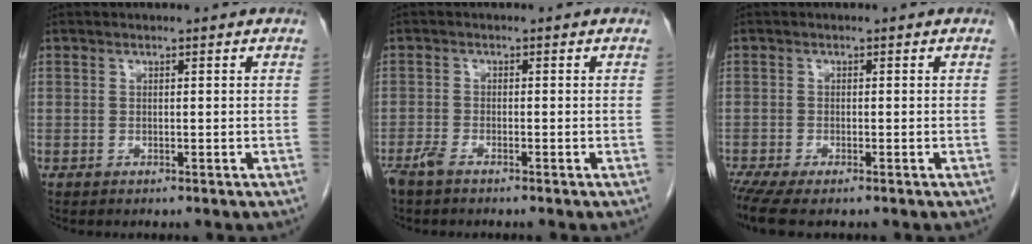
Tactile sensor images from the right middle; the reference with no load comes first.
{"total": 2.3, "force": [-1.9, 0.4, 1.4], "torque": [-0.032, -0.003, -0.038]}
{"total": 5.0, "force": [-3.8, 0.9, 3.1], "torque": [-0.054, -0.013, -0.067]}